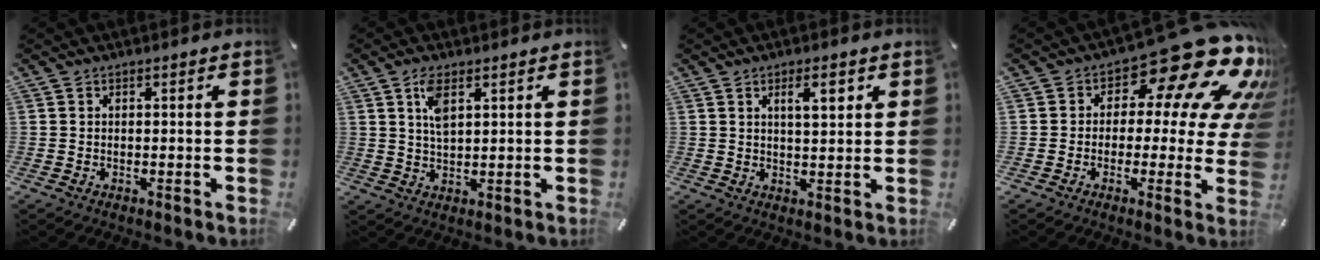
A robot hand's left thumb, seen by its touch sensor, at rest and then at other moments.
{"total": 5.1, "force": [2.4, 2.1, 3.9], "torque": [-0.078, 0.001, 0.041]}
{"total": 5.2, "force": [2.4, 1.7, 4.3], "torque": [-0.060, -0.009, 0.033]}
{"total": 18.9, "force": [10.5, 8.4, 13.3], "torque": [-0.181, -0.079, 0.171]}